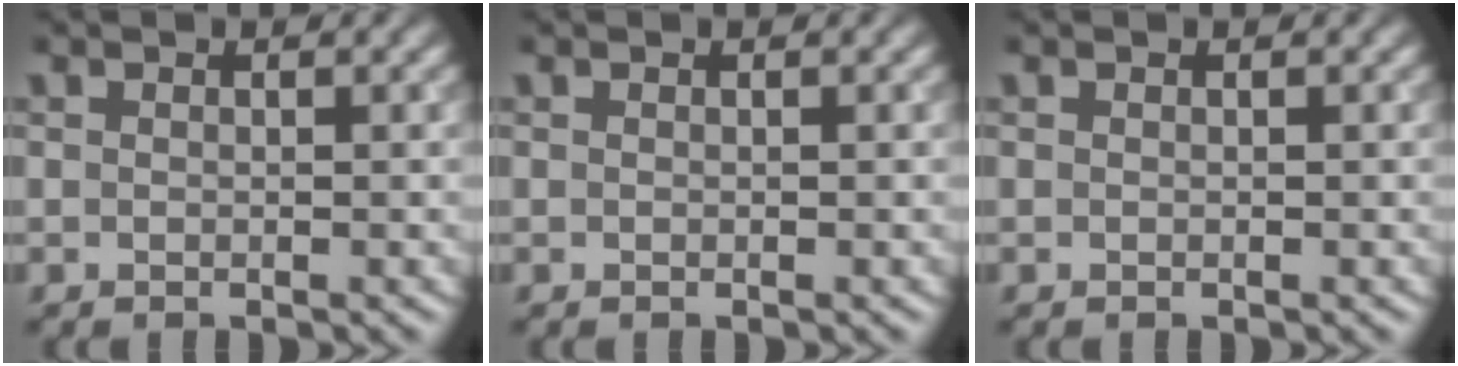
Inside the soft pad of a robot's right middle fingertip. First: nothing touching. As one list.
[{"total": 0.0}, {"total": 0.0}]